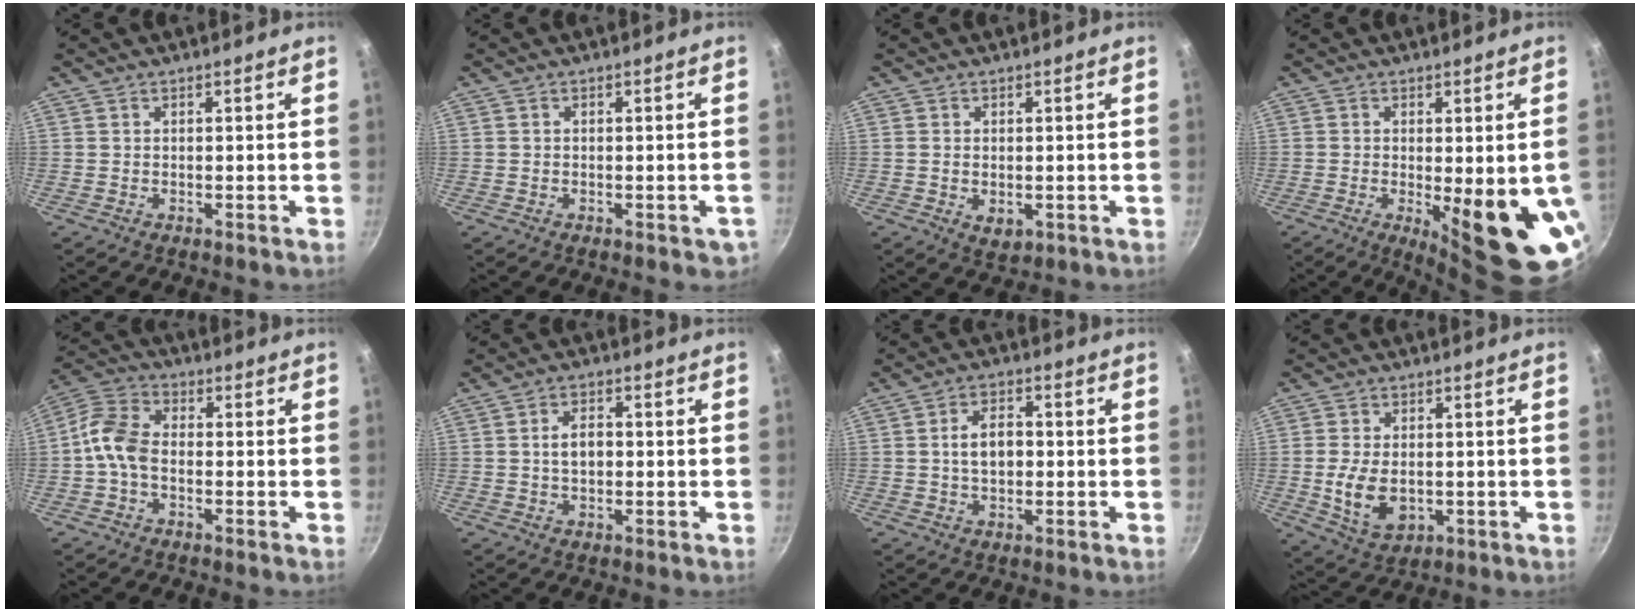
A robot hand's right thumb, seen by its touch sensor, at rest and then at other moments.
{"total": 2.2, "force": [-0.9, 1.3, 1.5], "torque": [-0.007, 0.007, -0.008]}
{"total": 3.5, "force": [-0.5, 2.3, 2.6], "torque": [-0.041, -0.011, -0.005]}
{"total": 15.5, "force": [-3.0, 4.6, 14.5], "torque": [-0.166, -0.025, -0.028]}
{"total": 7.6, "force": [-1.7, 4.9, 5.5], "torque": [-0.110, 0.033, -0.050]}
{"total": 4.4, "force": [-0.1, 2.7, 3.5], "torque": [-0.050, 0.015, -0.003]}
{"total": 5.4, "force": [-0.1, 3.3, 4.3], "torque": [-0.061, 0.016, -0.005]}
{"total": 9.0, "force": [-0.9, 5.9, 6.7], "torque": [-0.121, -0.002, -0.004]}